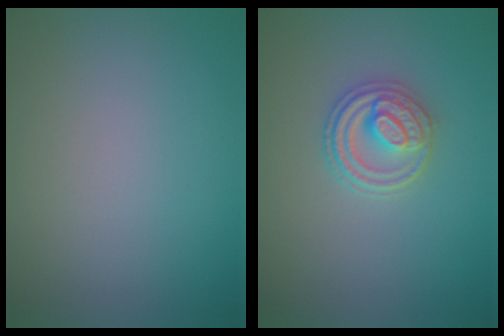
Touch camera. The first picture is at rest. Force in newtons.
{"total": 3.2, "press": 3.0, "slide": 1.0}